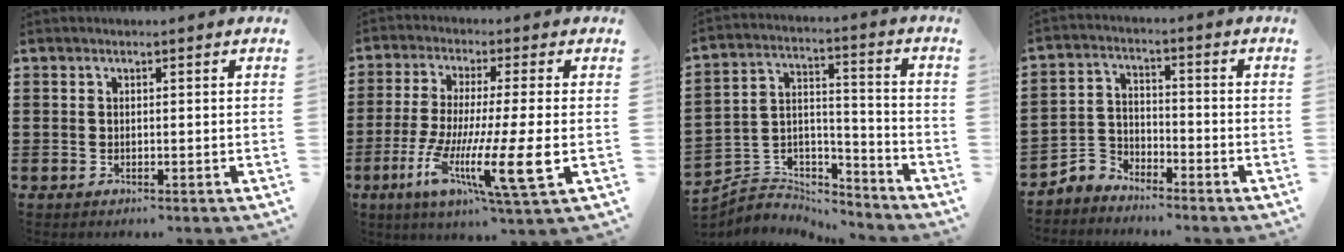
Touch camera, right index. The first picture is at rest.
{"total": 12.4, "force": [-4.3, 0.8, 11.6], "torque": [-0.237, -0.018, -0.085]}
{"total": 4.9, "force": [-4.4, 2.1, 0.5], "torque": [-0.019, 0.002, -0.090]}
{"total": 4.1, "force": [-3.8, 1.4, 0.2], "torque": [-0.026, -0.003, -0.086]}